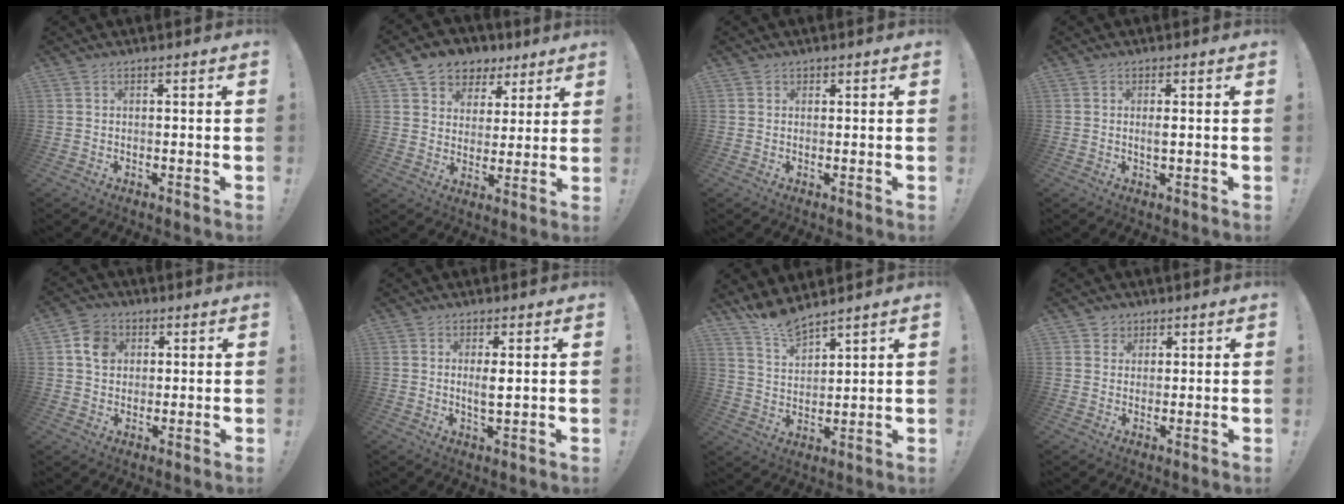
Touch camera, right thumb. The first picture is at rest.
{"total": 8.6, "force": [5.2, 6.6, 1.3], "torque": [-0.028, -0.034, 0.107]}
{"total": 0.8, "force": [0.6, 0.6, 0.2], "torque": [-0.001, 0.000, 0.009]}
{"total": 1.6, "force": [0.2, 0.3, 1.5], "torque": [-0.021, -0.004, 0.001]}
{"total": 7.5, "force": [2.5, 6.3, 3.3], "torque": [-0.051, 0.002, 0.050]}
{"total": 3.3, "force": [0.9, 0.9, 3.0], "torque": [-0.045, -0.009, 0.012]}
{"total": 8.1, "force": [7.7, 1.3, 2.2], "torque": [-0.054, -0.054, 0.146]}
{"total": 3.1, "force": [1.6, 2.6, 0.3], "torque": [-0.006, -0.007, 0.029]}